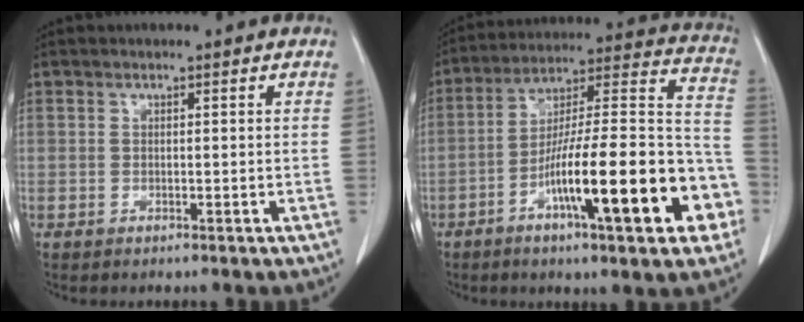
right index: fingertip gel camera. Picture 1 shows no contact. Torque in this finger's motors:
{"motor_torque": [1.78, -0.35, 0.61, 0.21]}